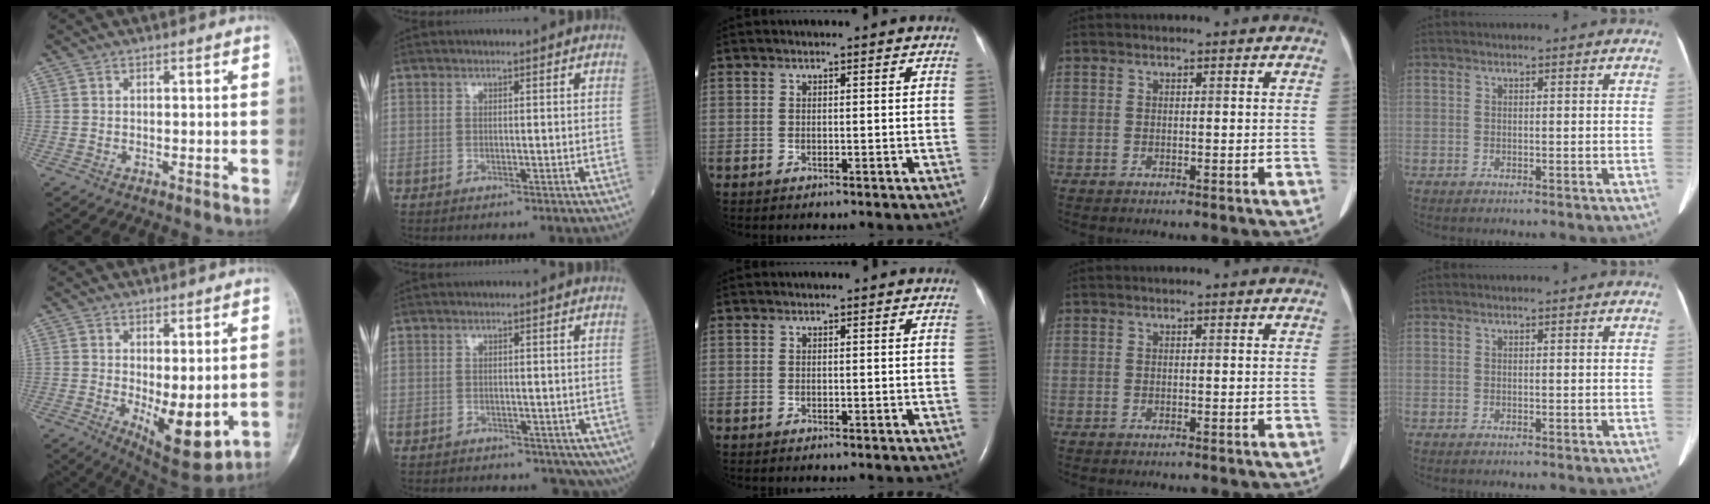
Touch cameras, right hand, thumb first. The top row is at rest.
{"thumb": {"total": 10.6, "force": [-1.4, 4.4, 9.5], "torque": [-0.126, -0.024, -0.004]}, "index": {"total": 5.9, "force": [-3.3, 4.0, 2.8], "torque": [-0.026, -0.002, -0.044]}}